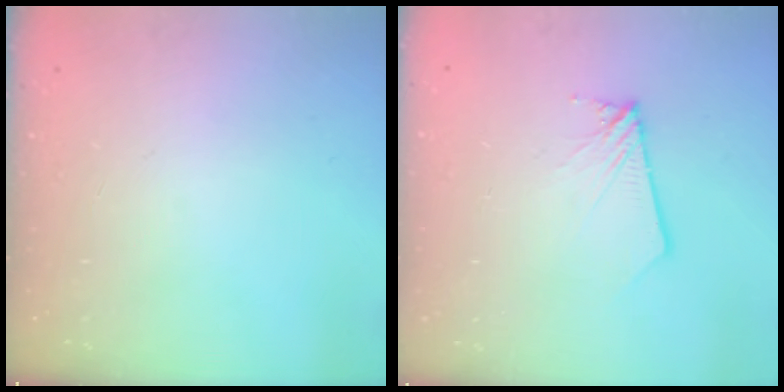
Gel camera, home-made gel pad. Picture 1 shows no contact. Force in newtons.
{"total": 2.8, "press": 2.8, "slide": 0.3}